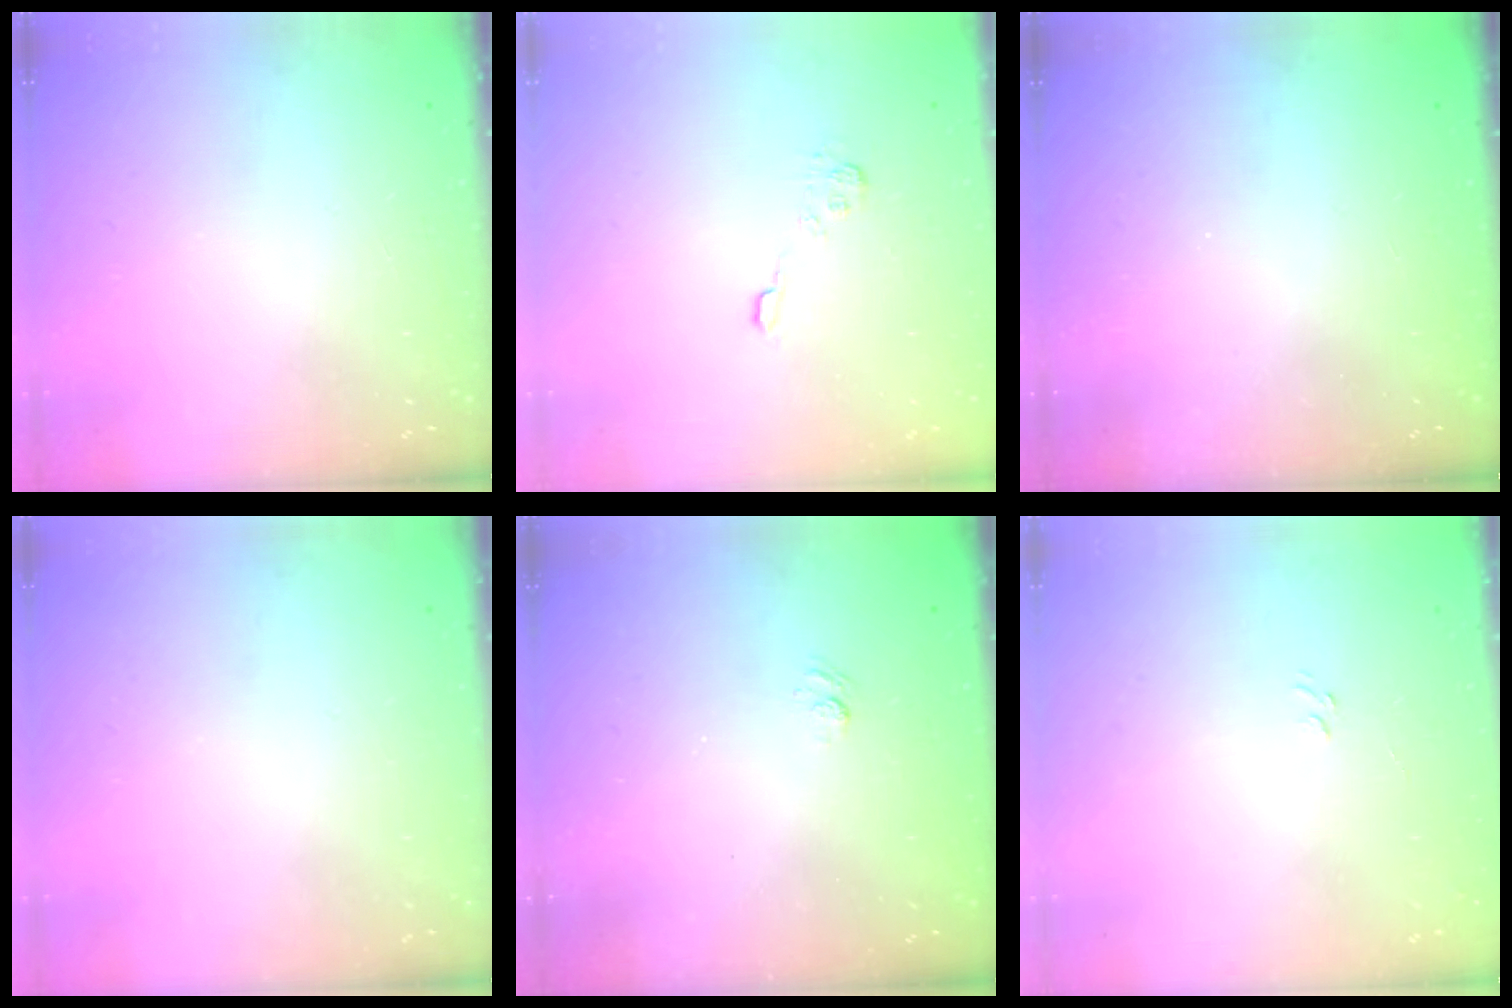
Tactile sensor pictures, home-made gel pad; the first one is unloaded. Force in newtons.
{"total": 3.8, "press": 3.6, "slide": 1.3}
{"total": 2.3, "press": 2.2, "slide": 0.7}
{"total": 0.0}
{"total": 2.6, "press": 2.3, "slide": 1.1}
{"total": 5.4, "press": 5.3, "slide": 1.0}